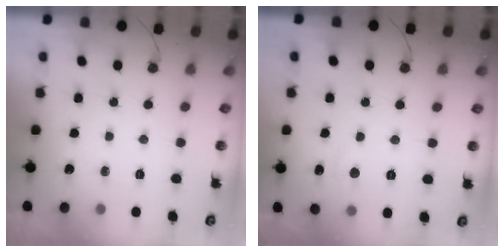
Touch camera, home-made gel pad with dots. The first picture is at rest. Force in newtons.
{"total": 2.7, "press": 2.7, "slide": 0.3}